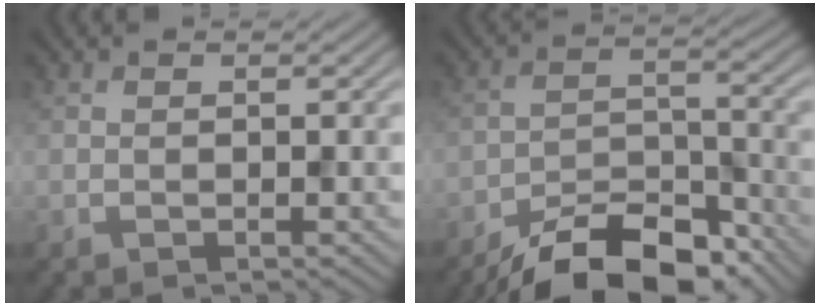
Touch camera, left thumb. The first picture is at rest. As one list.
[{"total": 12.6, "force": [-10.2, 4.6, 5.9], "torque": [-0.090, -0.017, -0.169]}]